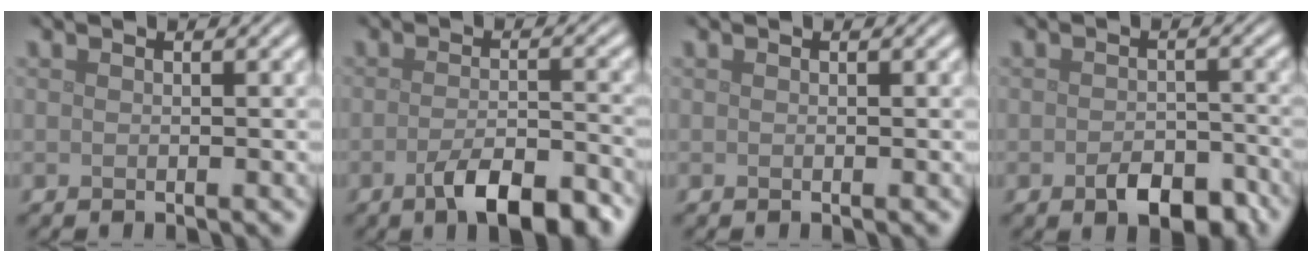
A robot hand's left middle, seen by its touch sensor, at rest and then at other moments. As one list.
[{"total": 5.4, "force": [-3.2, 1.6, 4.1], "torque": [-0.076, -0.004, -0.051]}, {"total": 0.0}, {"total": 3.6, "force": [-1.8, 2.0, 2.4], "torque": [-0.040, -0.004, -0.028]}]